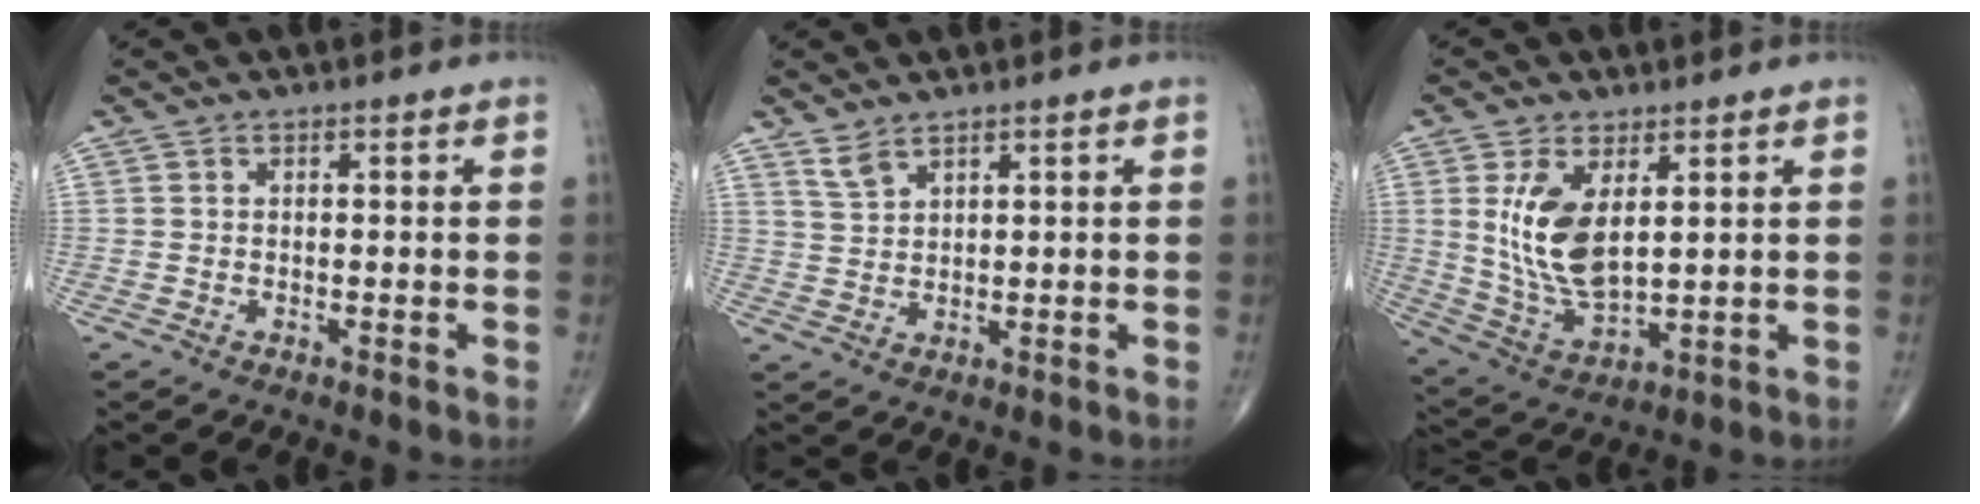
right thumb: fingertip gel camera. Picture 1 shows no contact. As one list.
[{"total": 2.8, "force": [2.4, 0.8, 1.3], "torque": [-0.028, -0.012, 0.055]}, {"total": 11.5, "force": [3.0, 5.6, 9.5], "torque": [-0.181, -0.022, 0.075]}]